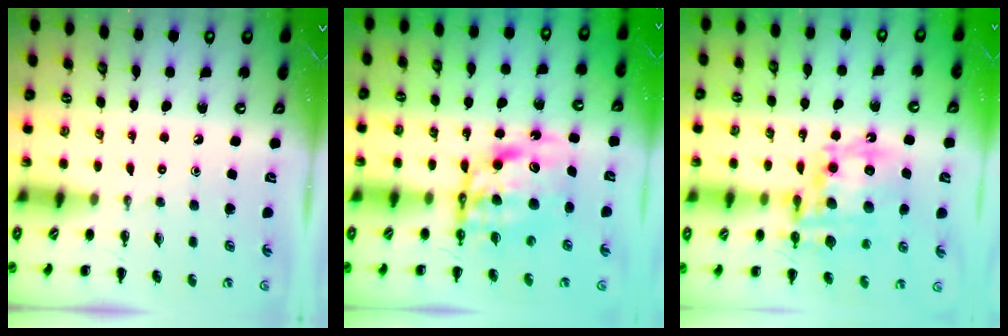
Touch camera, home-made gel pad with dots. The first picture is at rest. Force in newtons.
{"total": 10.3, "press": 9.9, "slide": 2.8}
{"total": 17.5, "press": 17.1, "slide": 3.9}